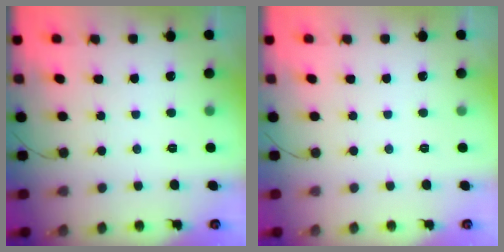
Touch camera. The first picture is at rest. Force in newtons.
{"total": 0.0}